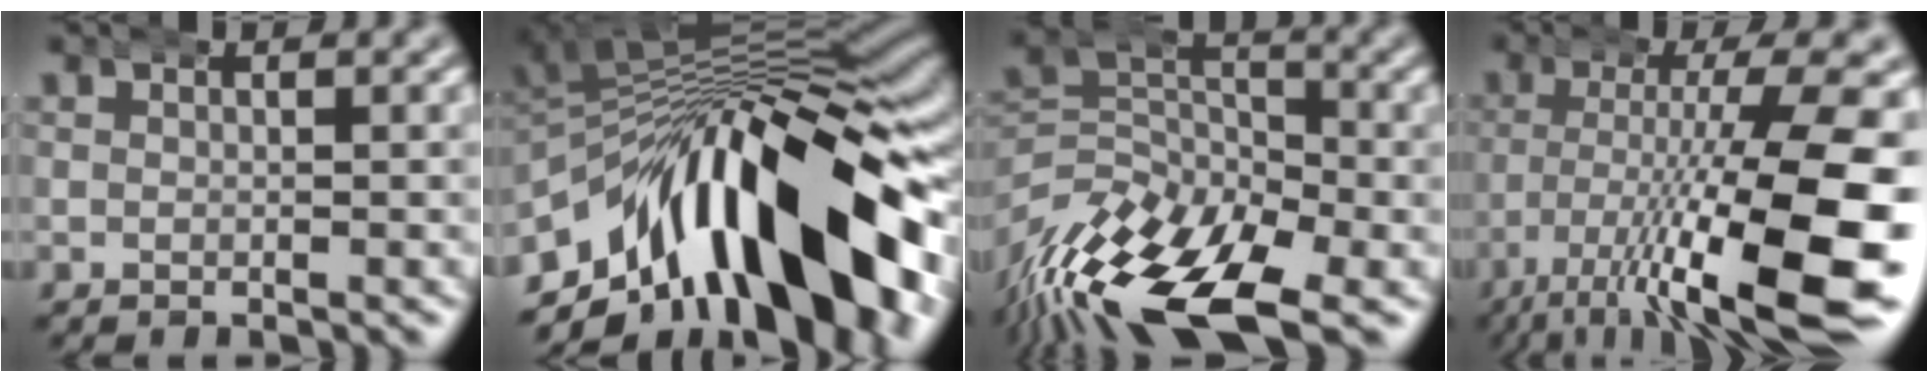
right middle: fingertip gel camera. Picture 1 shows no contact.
{"total": 23.7, "force": [-4.1, 14.1, 18.6], "torque": [-0.253, 0.012, -0.066]}
{"total": 9.7, "force": [-2.3, 6.4, 6.8], "torque": [-0.124, -0.038, -0.034]}
{"total": 12.6, "force": [-2.8, 4.1, 11.5], "torque": [-0.154, -0.023, -0.024]}